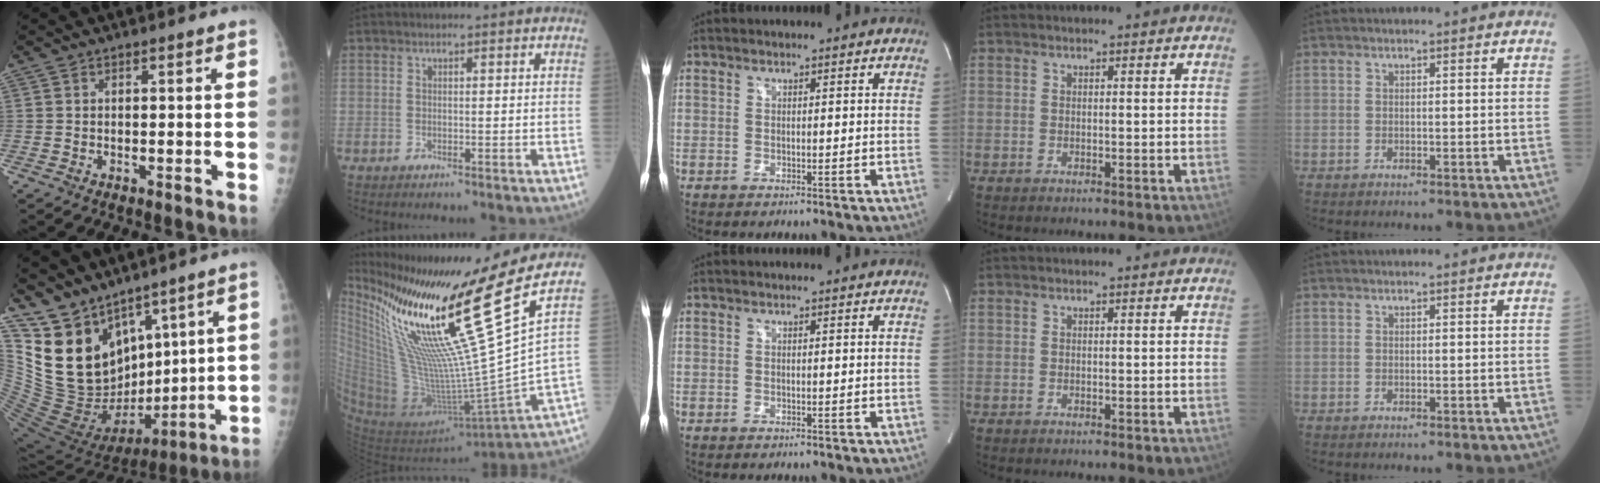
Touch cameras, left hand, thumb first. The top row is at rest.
{"thumb": {"total": 20.0, "force": [12.4, 10.9, 11.2], "torque": [-0.164, -0.066, 0.254]}, "index": {"total": 26.3, "force": [15.0, -3.0, 21.4], "torque": [-0.365, -0.045, 0.260]}}